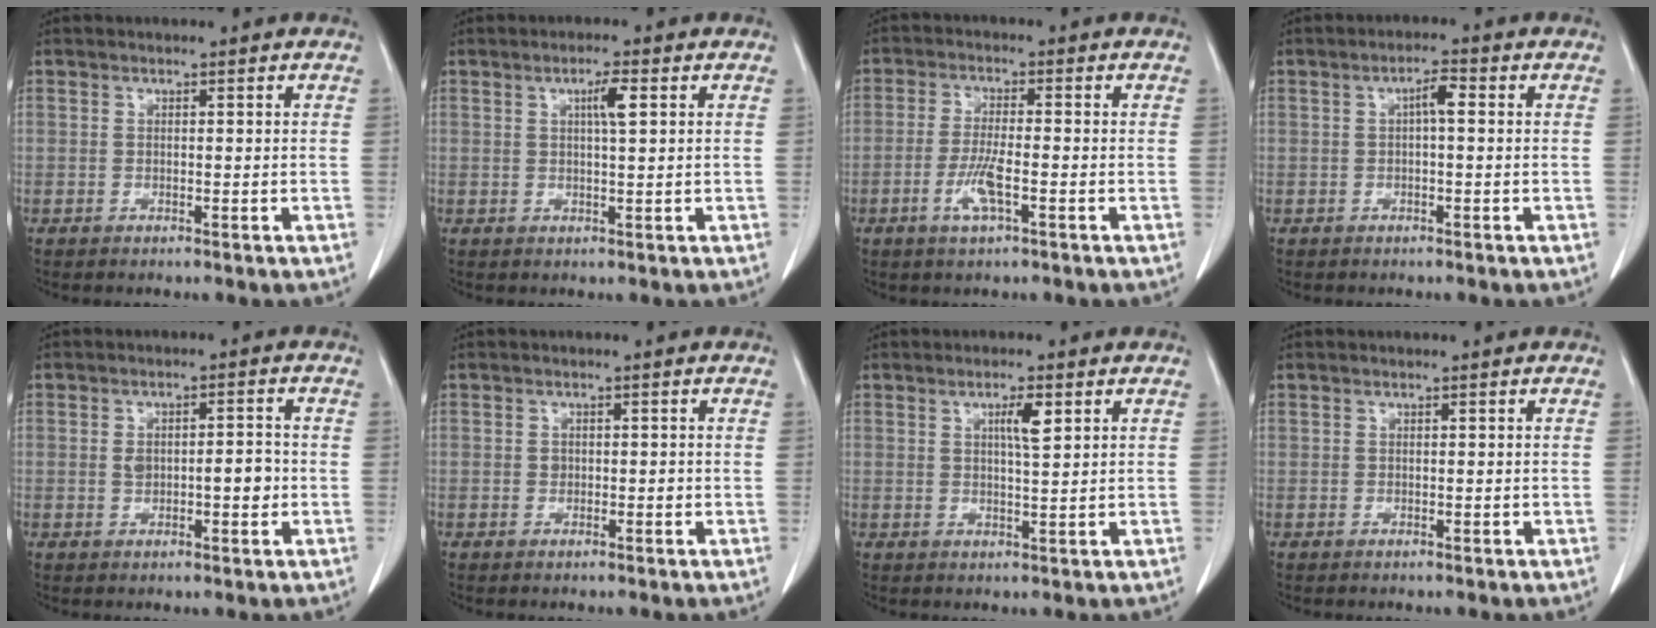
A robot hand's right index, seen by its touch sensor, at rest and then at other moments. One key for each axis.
{"total": 3.0, "fx": 1.0, "fy": 0.1, "fz": 2.9, "tx": -0.049, "ty": 0.000, "tz": 0.016}
{"total": 5.1, "fx": -1.9, "fy": 0.8, "fz": 4.7, "tx": -0.096, "ty": -0.006, "tz": -0.037}
{"total": 2.6, "fx": 0.3, "fy": 0.5, "fz": 2.6, "tx": -0.044, "ty": 0.005, "tz": 0.005}
{"total": 4.8, "fx": -0.4, "fy": 2.0, "fz": 4.4, "tx": -0.075, "ty": 0.009, "tz": 0.001}
{"total": 1.3, "fx": -0.1, "fy": 1.0, "fz": 0.8, "tx": -0.013, "ty": 0.002, "tz": 0.000}
{"total": 3.5, "fx": 1.4, "fy": 0.3, "fz": 3.1, "tx": -0.053, "ty": -0.001, "tz": 0.023}
{"total": 0.0}